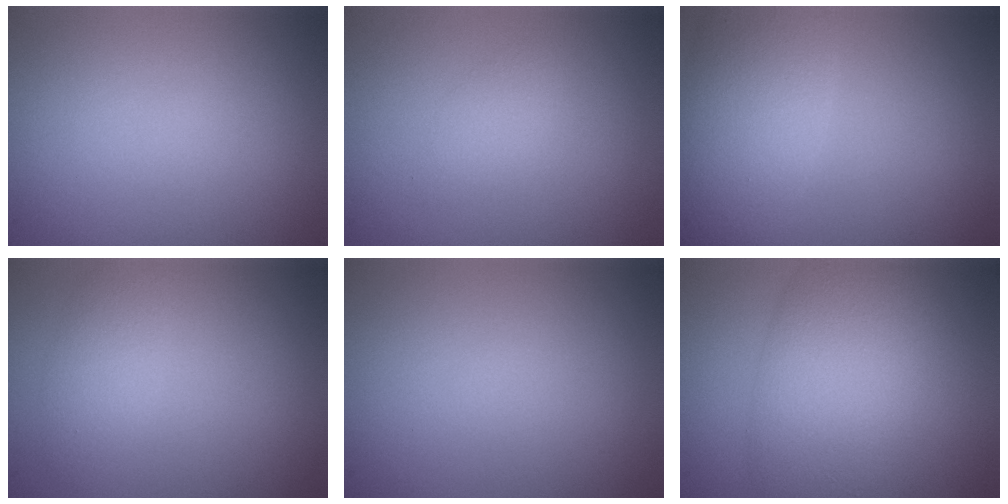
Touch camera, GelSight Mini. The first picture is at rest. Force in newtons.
{"total": 1.2, "press": 1.2, "slide": 0.1}
{"total": 6.1, "press": 6.1, "slide": 0.4}
{"total": 2.1, "press": 2.1, "slide": 0.1}
{"total": 0.0}
{"total": 7.6, "press": 7.6, "slide": 0.2}